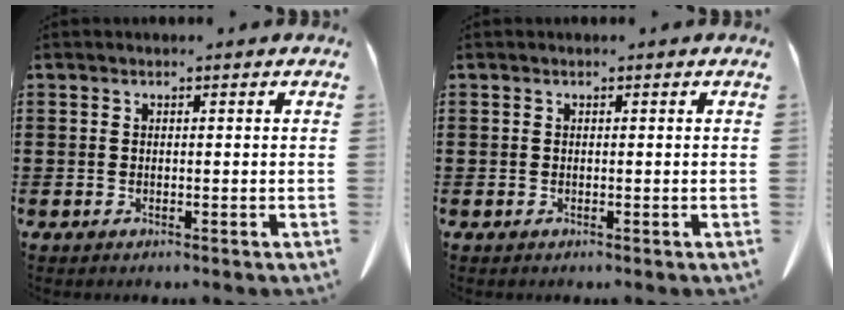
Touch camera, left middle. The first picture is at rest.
{"total": 0.0}